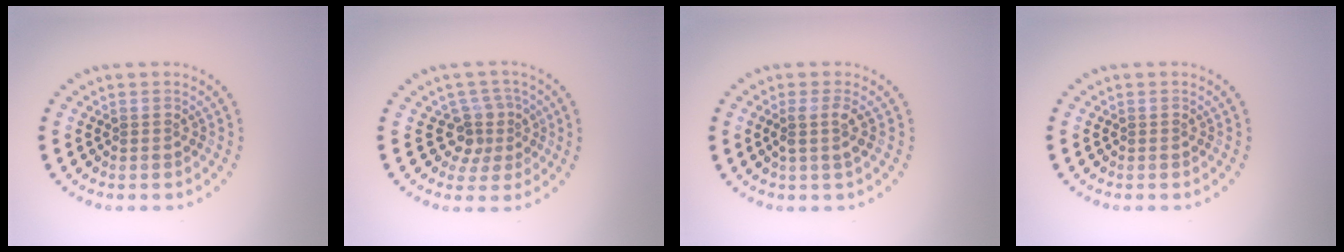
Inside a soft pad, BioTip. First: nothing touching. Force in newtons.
{"total": 2.9, "press": 2.2, "slide": 2.0}
{"total": 1.7, "press": 1.3, "slide": 1.0}
{"total": 0.0}